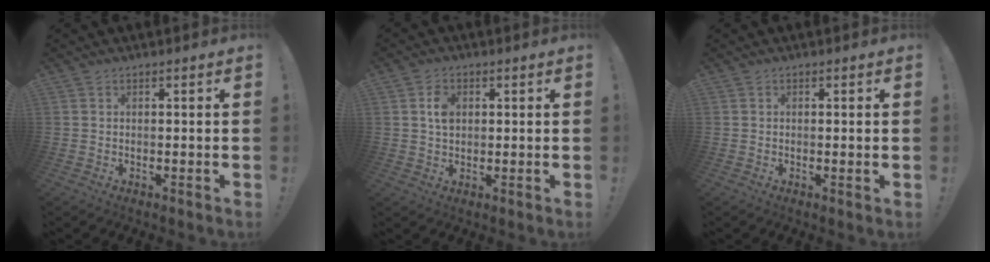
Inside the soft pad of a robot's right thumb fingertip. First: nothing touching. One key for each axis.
{"total": 4.4, "fx": 0.9, "fy": 3.4, "fz": 2.6, "tx": -0.038, "ty": 0.001, "tz": 0.015}
{"total": 0.9, "fx": 0.2, "fy": -0.2, "fz": 0.8, "tx": -0.011, "ty": -0.003, "tz": 0.001}